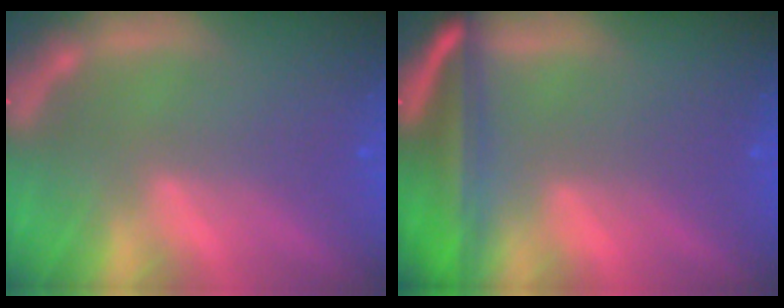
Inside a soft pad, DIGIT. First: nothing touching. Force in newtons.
{"total": 9.0}